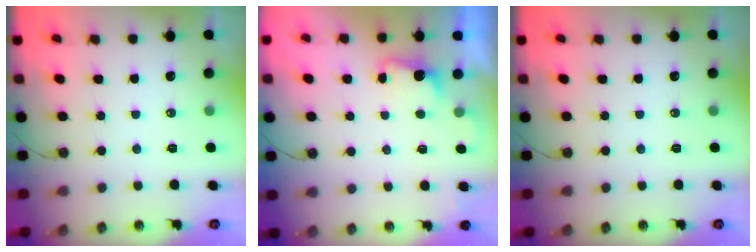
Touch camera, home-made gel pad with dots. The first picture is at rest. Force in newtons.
{"total": 2.6, "press": 2.4, "slide": 1.0}
{"total": 0.0}